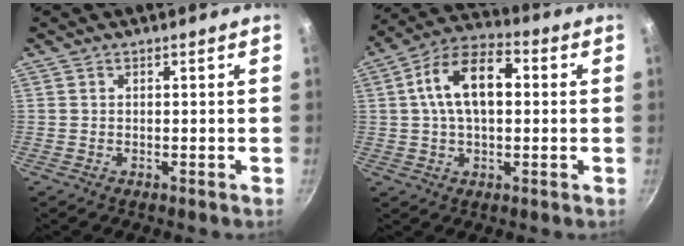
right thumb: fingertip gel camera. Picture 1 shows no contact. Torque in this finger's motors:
{"motor_torque": [0.93, 4.06, 1.15, 0.04, 0.14]}